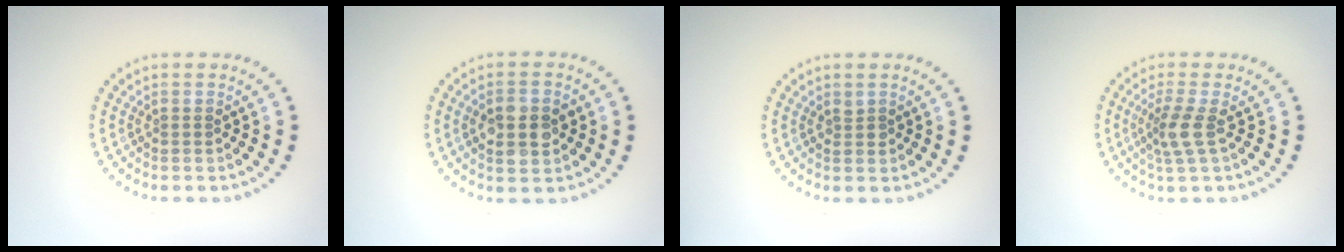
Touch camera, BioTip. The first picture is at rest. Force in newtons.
{"total": 4.0, "press": 4.0, "slide": 0.1}
{"total": 0.6, "press": 0.6, "slide": 0.2}
{"total": 2.5, "press": 1.9, "slide": 1.6}